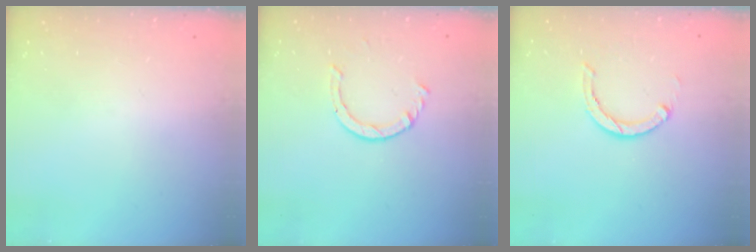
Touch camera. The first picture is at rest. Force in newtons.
{"total": 2.3, "press": 2.3, "slide": 0.2}
{"total": 3.9, "press": 3.8, "slide": 0.4}